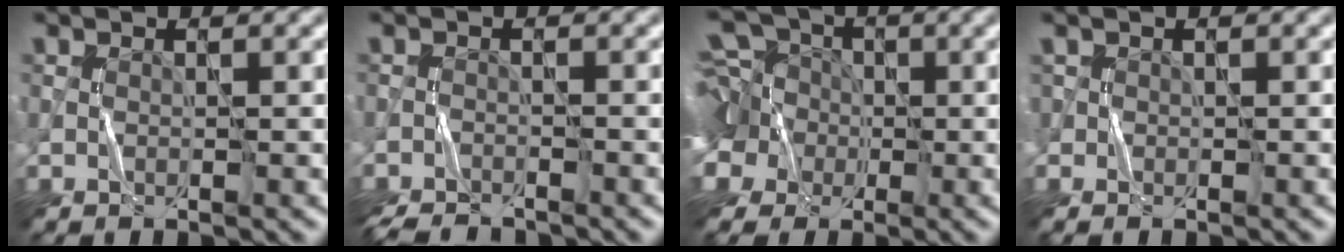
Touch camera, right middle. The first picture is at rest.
{"total": 4.1, "force": [-4.0, 0.6, 0.8], "torque": [-0.020, -0.013, -0.069]}
{"total": 12.4, "force": [2.4, 10.3, 6.4], "torque": [-0.154, 0.041, -0.012]}
{"total": 0.7, "force": [-0.1, 0.7, -0.1], "torque": [0.006, 0.001, -0.006]}